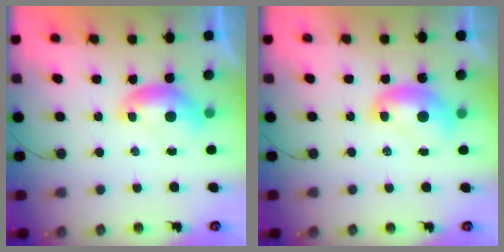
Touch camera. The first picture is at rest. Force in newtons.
{"total": 1.8, "press": 1.8, "slide": 0.2}